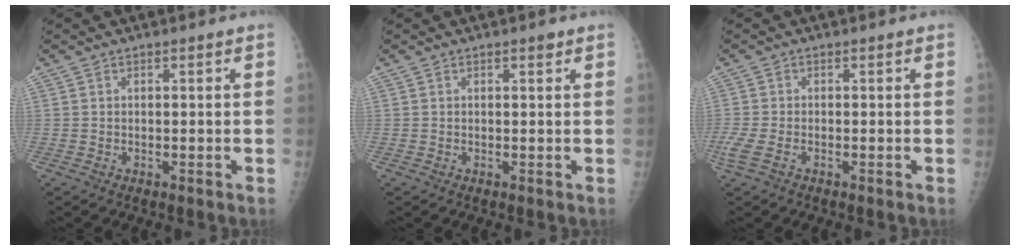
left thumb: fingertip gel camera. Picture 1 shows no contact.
{"total": 0.8, "force": [0.5, 0.3, 0.5], "torque": [-0.006, -0.002, 0.007]}
{"total": 4.0, "force": [-1.7, 2.2, 2.9], "torque": [-0.088, -0.003, -0.031]}